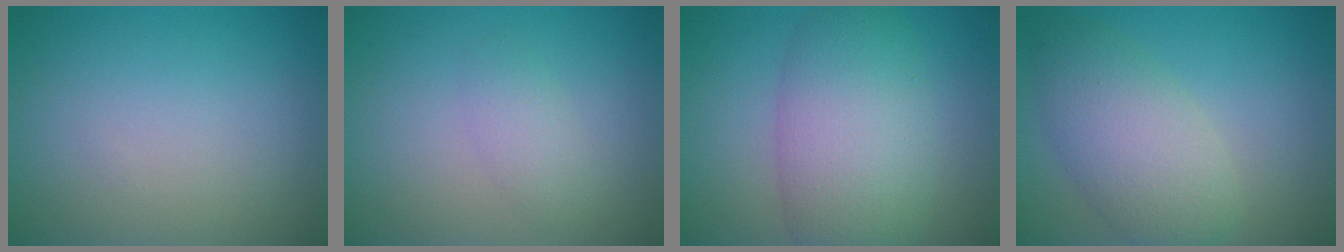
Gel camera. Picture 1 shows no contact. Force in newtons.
{"total": 1.7, "press": 1.7, "slide": 0.0}
{"total": 8.0, "press": 8.0, "slide": 0.2}
{"total": 5.5, "press": 5.5, "slide": 0.3}